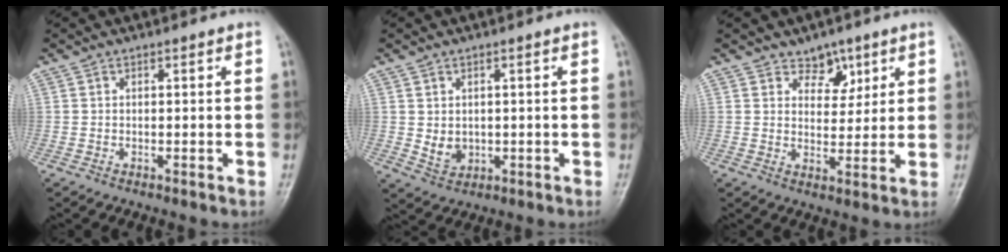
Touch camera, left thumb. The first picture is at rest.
{"total": 3.6, "force": [0.3, 2.9, 2.1], "torque": [-0.024, -0.008, 0.017]}
{"total": 4.9, "force": [3.2, 3.3, 1.6], "torque": [0.009, -0.020, 0.051]}